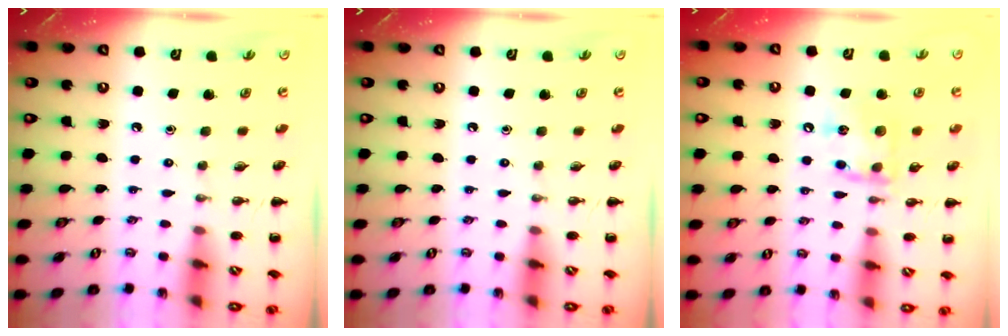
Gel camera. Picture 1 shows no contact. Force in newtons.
{"total": 0.0}
{"total": 12.1, "press": 12.0, "slide": 1.3}